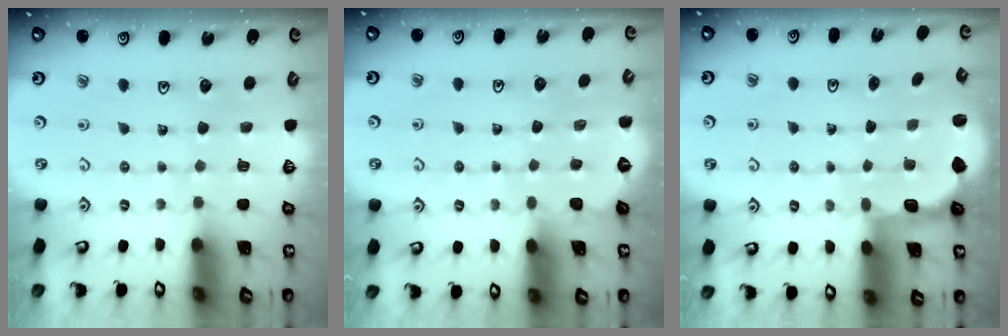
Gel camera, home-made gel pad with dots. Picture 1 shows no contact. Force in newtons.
{"total": 0.0}
{"total": 2.7, "press": 2.1, "slide": 1.7}